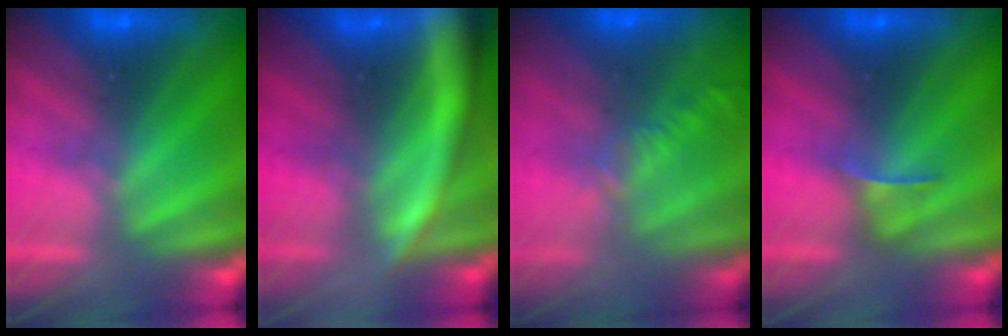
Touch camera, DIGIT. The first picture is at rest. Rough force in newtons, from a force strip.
{"total": 8.4}
{"total": 7.7}
{"total": 2.4}